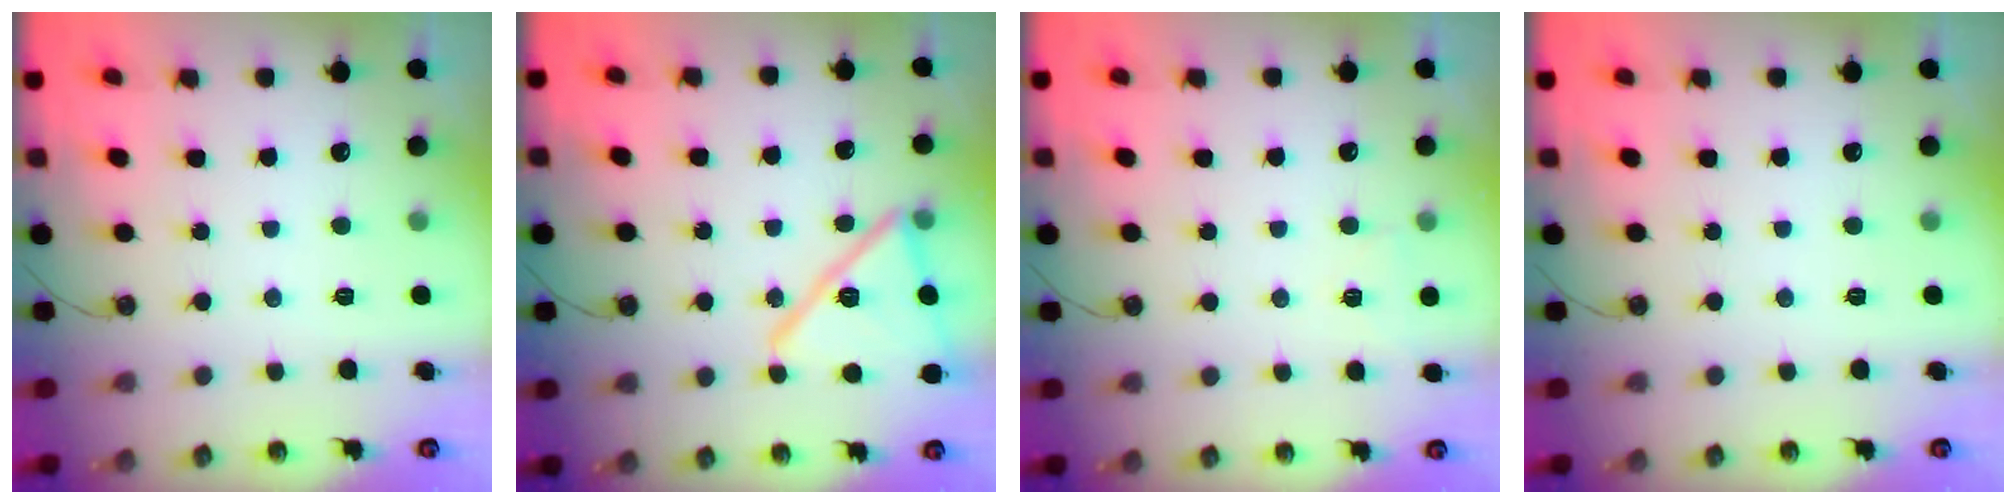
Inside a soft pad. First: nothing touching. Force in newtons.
{"total": 17.6, "press": 17.5, "slide": 0.9}
{"total": 4.0, "press": 3.2, "slide": 2.5}
{"total": 0.0}